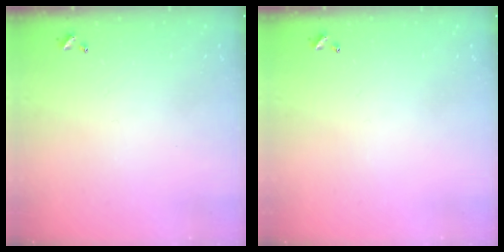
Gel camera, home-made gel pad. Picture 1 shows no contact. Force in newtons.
{"total": 0.0}